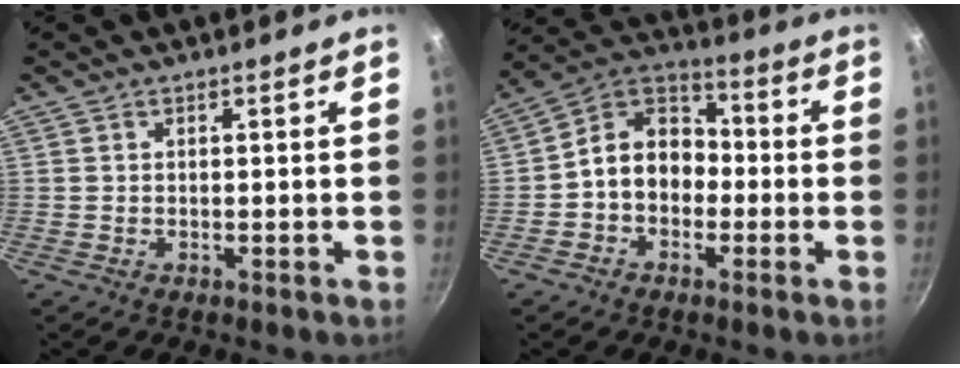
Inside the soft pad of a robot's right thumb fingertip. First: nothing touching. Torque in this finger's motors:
{"motor_torque": [-0.27, 0.36, 0.36, 0.30, 0.11]}